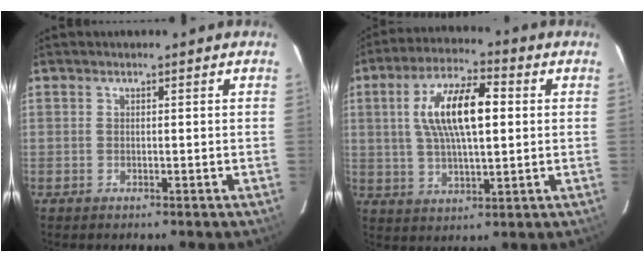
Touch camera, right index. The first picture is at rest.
{"total": 13.4, "force": [2.3, 4.7, 12.3], "torque": [-0.227, 0.016, 0.042]}